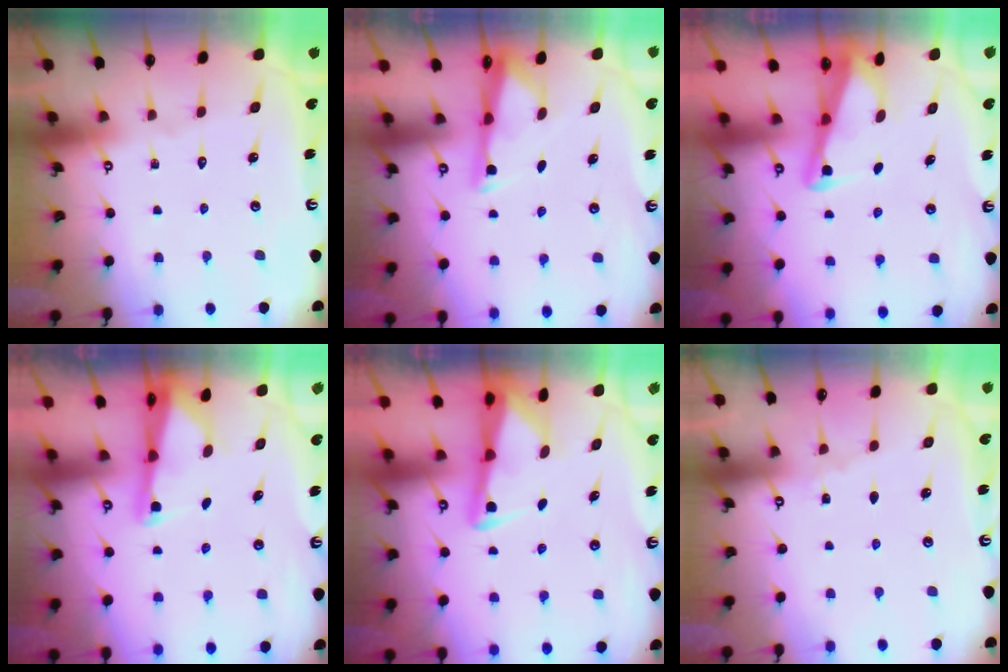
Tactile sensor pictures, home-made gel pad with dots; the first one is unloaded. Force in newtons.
{"total": 3.2, "press": 3.2, "slide": 0.4}
{"total": 2.7, "press": 2.6, "slide": 0.4}
{"total": 2.9, "press": 2.8, "slide": 0.5}
{"total": 2.9, "press": 2.8, "slide": 0.4}
{"total": 3.4, "press": 3.4, "slide": 0.5}